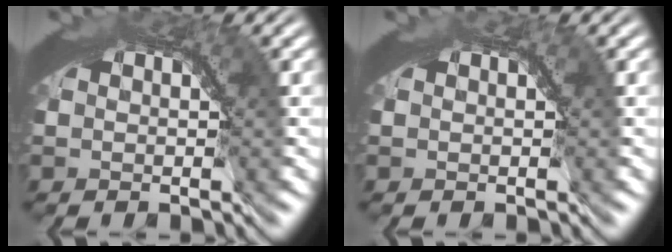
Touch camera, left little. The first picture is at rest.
{"total": 0.5, "force": [-0.1, -0.1, -0.5], "torque": [0.004, -0.001, 0.000]}